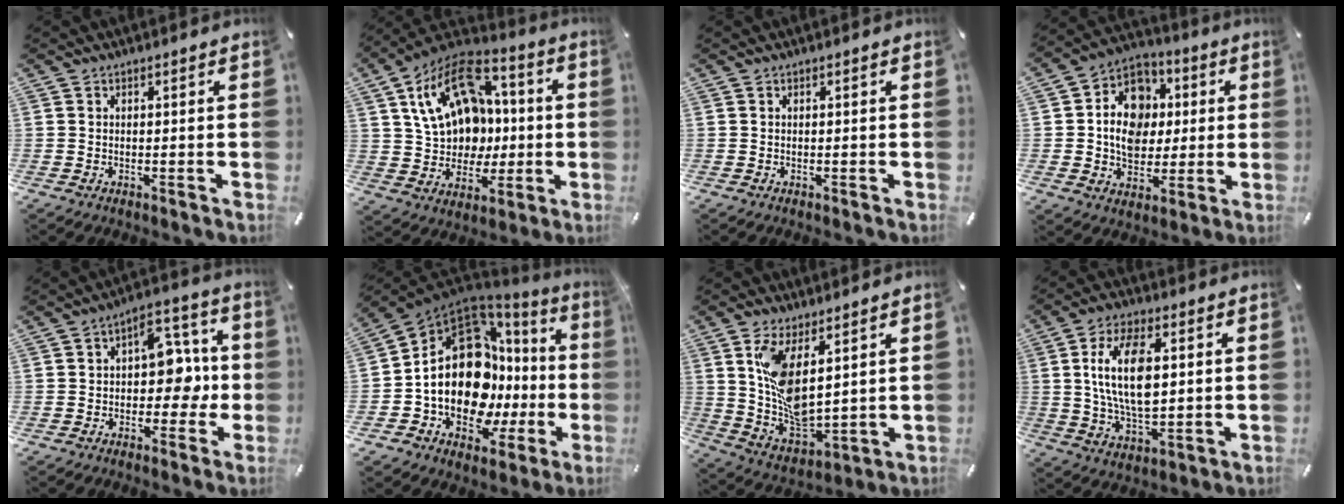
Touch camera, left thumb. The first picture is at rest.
{"total": 20.2, "force": [5.0, 15.8, 11.5], "torque": [-0.213, -0.012, 0.097]}
{"total": 0.0}
{"total": 12.8, "force": [0.2, 11.2, 6.3], "torque": [-0.105, 0.010, 0.006]}
{"total": 10.7, "force": [0.4, 7.8, 7.3], "torque": [-0.085, -0.008, 0.005]}
{"total": 22.5, "force": [0.2, 14.9, 16.8], "torque": [-0.298, -0.030, 0.018]}
{"total": 11.8, "force": [5.1, 5.7, 9.0], "torque": [-0.172, -0.039, 0.101]}
{"total": 14.0, "force": [2.8, 7.3, 11.6], "torque": [-0.239, -0.009, 0.040]}